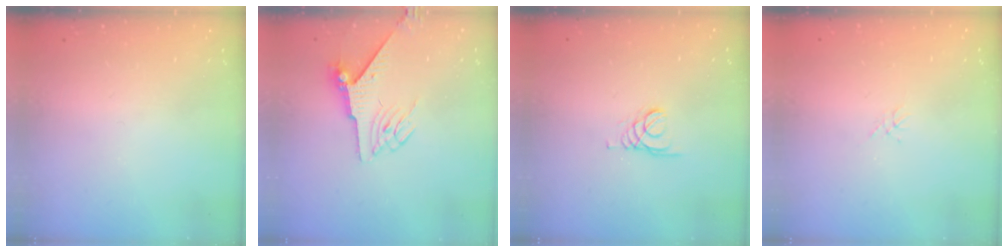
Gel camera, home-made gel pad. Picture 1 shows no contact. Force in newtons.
{"total": 6.0, "press": 5.9, "slide": 1.0}
{"total": 1.4, "press": 1.4, "slide": 0.2}
{"total": 0.0}